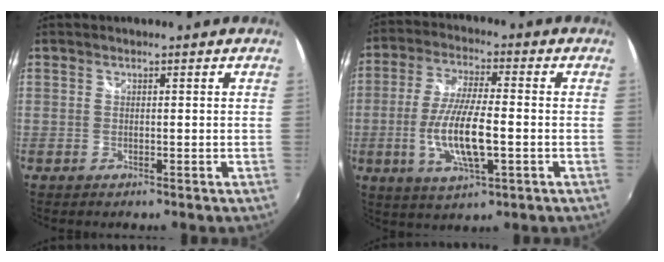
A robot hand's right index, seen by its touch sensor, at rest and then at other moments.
{"total": 12.0, "force": [-2.6, 3.2, 11.2], "torque": [-0.225, -0.010, -0.048]}